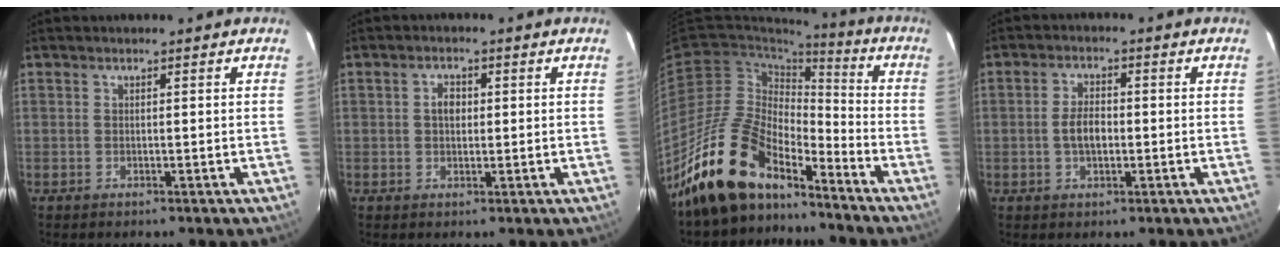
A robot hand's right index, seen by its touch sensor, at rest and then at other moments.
{"total": 2.5, "force": [0.2, 1.9, 1.6], "torque": [-0.026, 0.008, 0.003]}
{"total": 16.9, "force": [-13.8, 6.2, 7.5], "torque": [-0.148, 0.014, -0.255]}
{"total": 4.2, "force": [-0.7, 2.2, 3.5], "torque": [-0.068, 0.006, -0.010]}